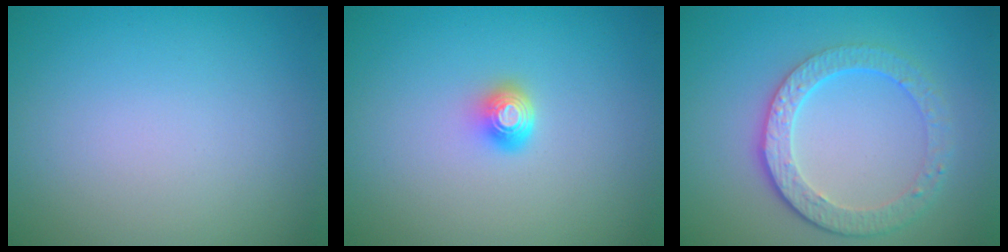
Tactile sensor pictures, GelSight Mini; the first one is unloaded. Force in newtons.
{"total": 1.6, "press": 1.2, "slide": 1.1}
{"total": 4.8, "press": 3.5, "slide": 3.3}